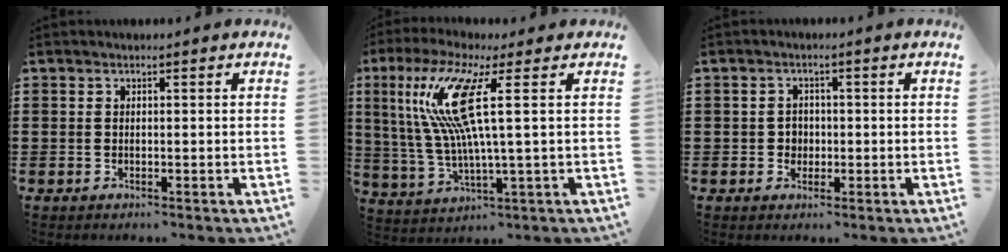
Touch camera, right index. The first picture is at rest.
{"total": 12.7, "force": [3.1, 0.5, 12.2], "torque": [-0.275, -0.026, 0.040]}
{"total": 1.9, "force": [-0.2, 1.8, 0.5], "torque": [-0.015, 0.007, -0.008]}